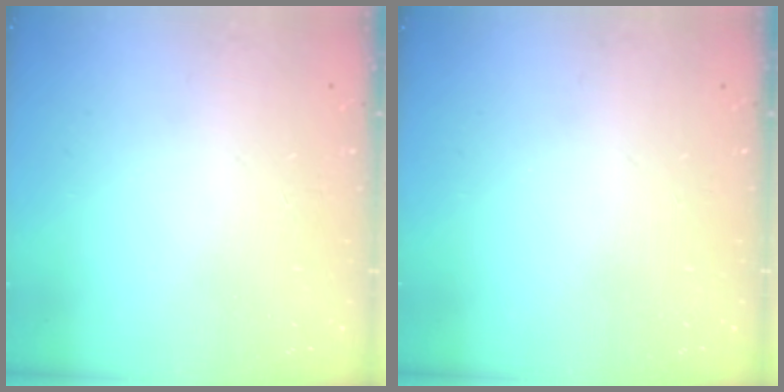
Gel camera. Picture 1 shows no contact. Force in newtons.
{"total": 0.0}